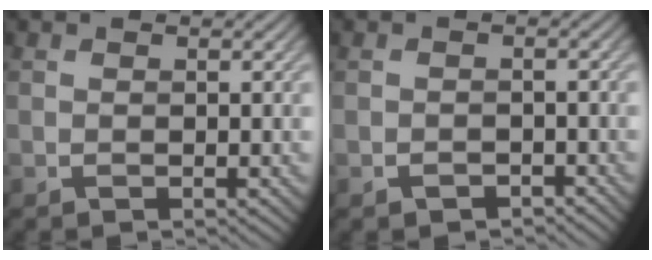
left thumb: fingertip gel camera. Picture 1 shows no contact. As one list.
[{"total": 1.2, "force": [-1.1, 0.6, 0.3], "torque": [-0.003, 0.000, -0.020]}]